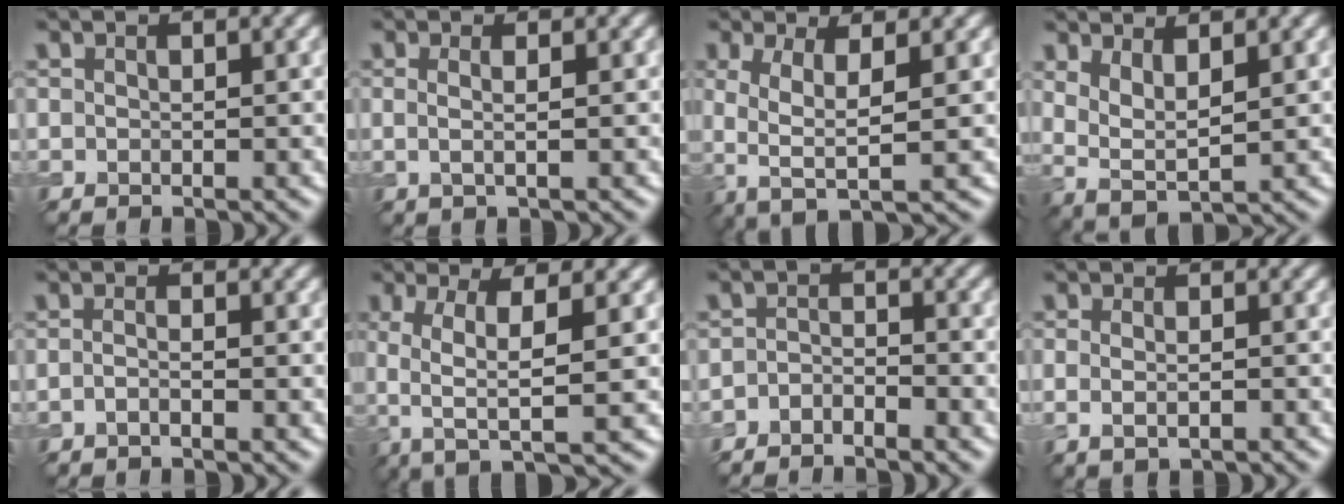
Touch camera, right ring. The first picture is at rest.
{"total": 1.6, "force": [0.0, 0.5, 1.5], "torque": [-0.026, -0.004, -0.007]}
{"total": 4.6, "force": [-0.5, 1.4, 4.3], "torque": [-0.087, -0.007, -0.011]}
{"total": 3.3, "force": [1.1, 1.2, 2.8], "torque": [-0.059, -0.008, 0.025]}
{"total": 1.1, "force": [-0.7, 0.3, 0.8], "torque": [-0.016, -0.003, -0.016]}
{"total": 6.0, "force": [-0.5, 1.8, 5.7], "torque": [-0.108, -0.005, -0.014]}
{"total": 2.0, "force": [-1.7, 0.6, 0.7], "torque": [-0.013, 0.002, -0.038]}
{"total": 1.6, "force": [-0.4, 0.6, 1.5], "torque": [-0.029, -0.006, -0.007]}